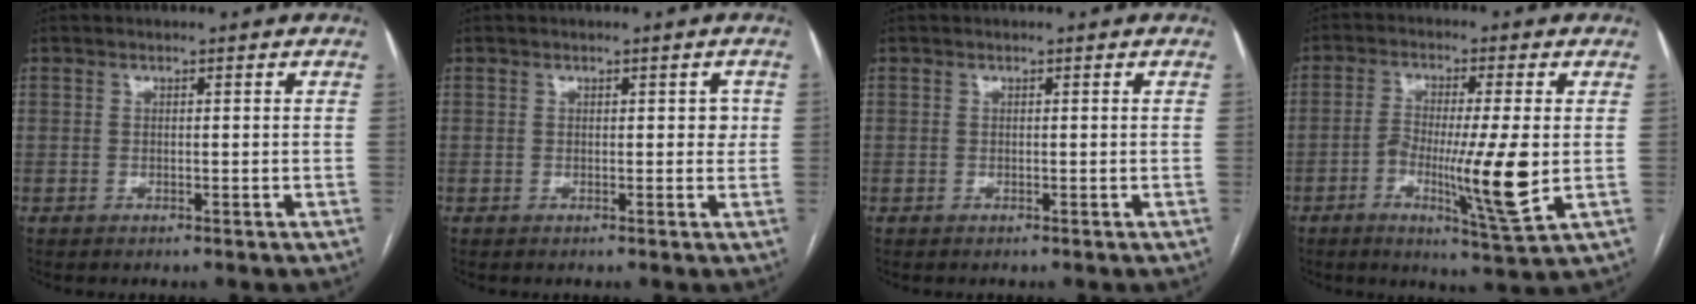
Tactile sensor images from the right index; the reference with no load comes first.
{"total": 1.7, "force": [0.3, 1.2, 1.3], "torque": [-0.009, 0.009, 0.002]}
{"total": 0.0}
{"total": 10.7, "force": [-2.0, 0.3, 10.5], "torque": [-0.183, -0.021, -0.037]}